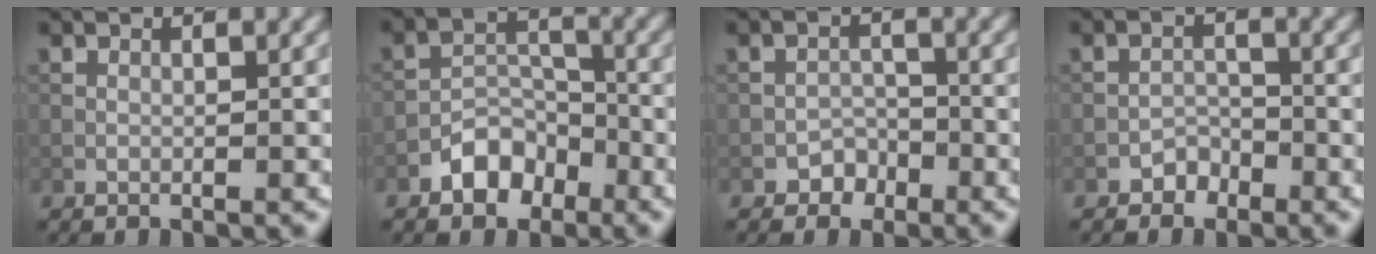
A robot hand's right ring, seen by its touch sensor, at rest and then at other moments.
{"total": 4.0, "force": [-2.6, 2.5, 1.7], "torque": [-0.017, 0.008, -0.050]}
{"total": 1.8, "force": [-1.3, 1.3, 0.2], "torque": [0.007, 0.010, -0.022]}
{"total": 1.6, "force": [-1.3, 1.0, 0.2], "torque": [0.005, 0.010, -0.023]}